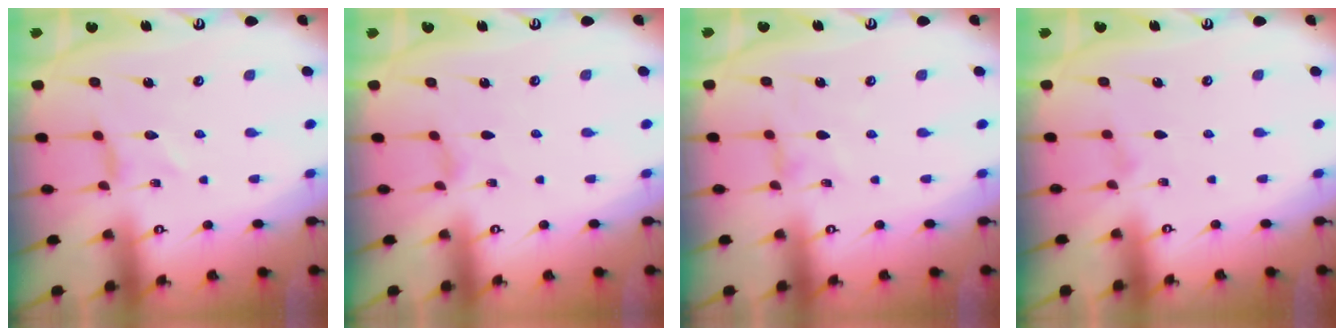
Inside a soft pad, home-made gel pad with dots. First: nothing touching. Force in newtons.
{"total": 0.0}
{"total": 0.0}
{"total": 1.6, "press": 1.6, "slide": 0.2}